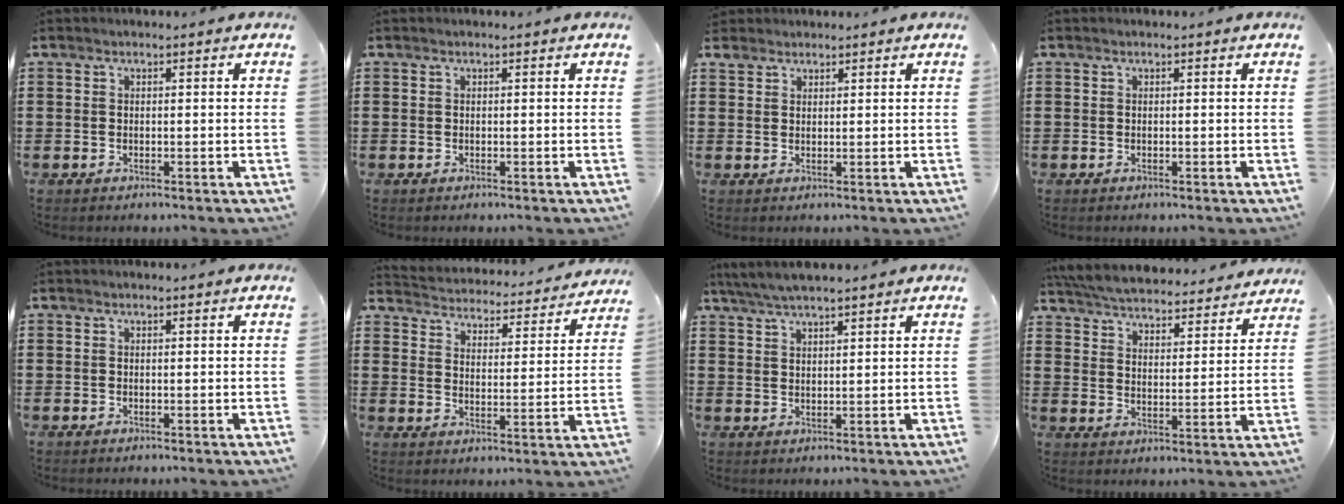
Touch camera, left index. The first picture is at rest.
{"total": 0.0}
{"total": 2.0, "force": [1.7, 1.1, 0.2], "torque": [-0.011, 0.005, 0.033]}
{"total": 0.0}
{"total": 0.0}
{"total": 3.7, "force": [3.7, -0.1, -0.1], "torque": [-0.022, -0.036, 0.058]}
{"total": 3.8, "force": [3.4, 0.2, 1.8], "torque": [-0.043, -0.003, 0.063]}
{"total": 5.3, "force": [5.3, 0.1, 0.6], "torque": [-0.040, -0.041, 0.090]}